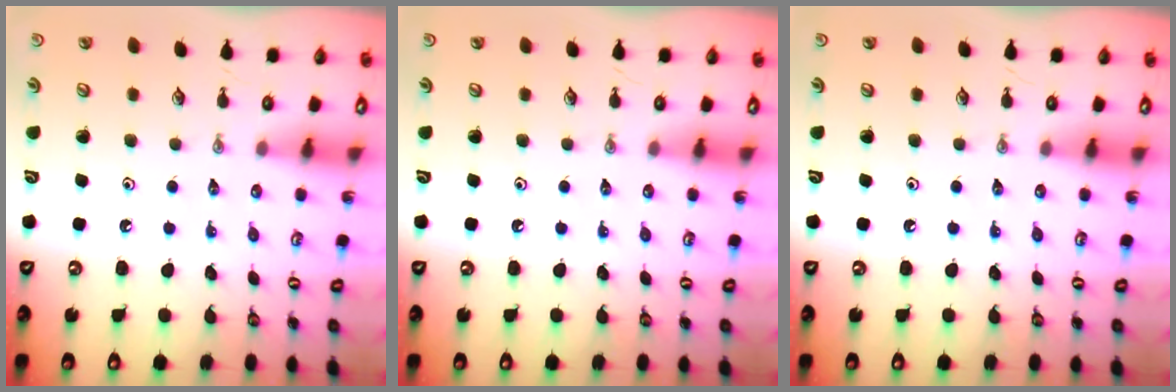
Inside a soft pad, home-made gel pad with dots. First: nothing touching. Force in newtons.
{"total": 0.0}
{"total": 0.0}